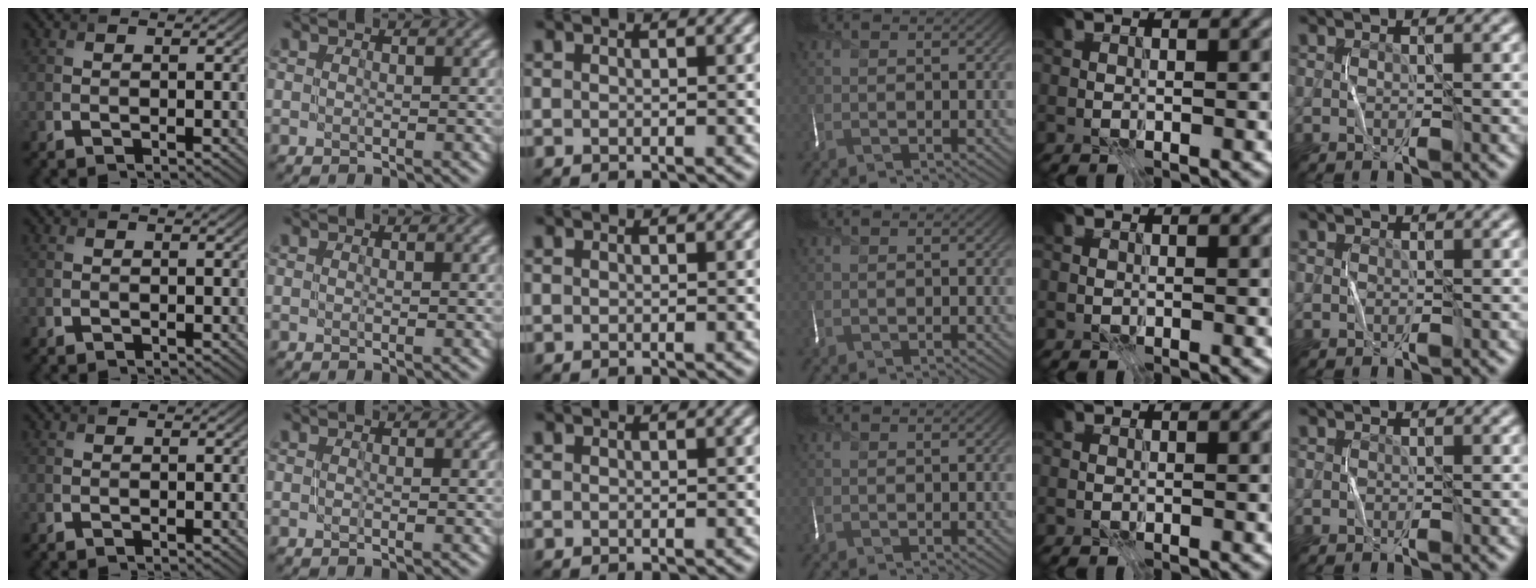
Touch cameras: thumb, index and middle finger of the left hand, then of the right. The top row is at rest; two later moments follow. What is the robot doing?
{"motion": "fold", "object": "scarf"}